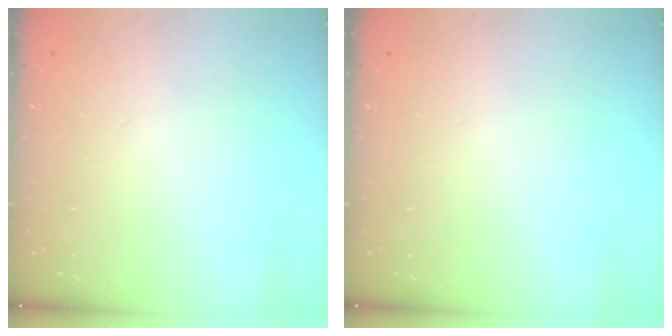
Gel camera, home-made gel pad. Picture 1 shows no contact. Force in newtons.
{"total": 0.0}